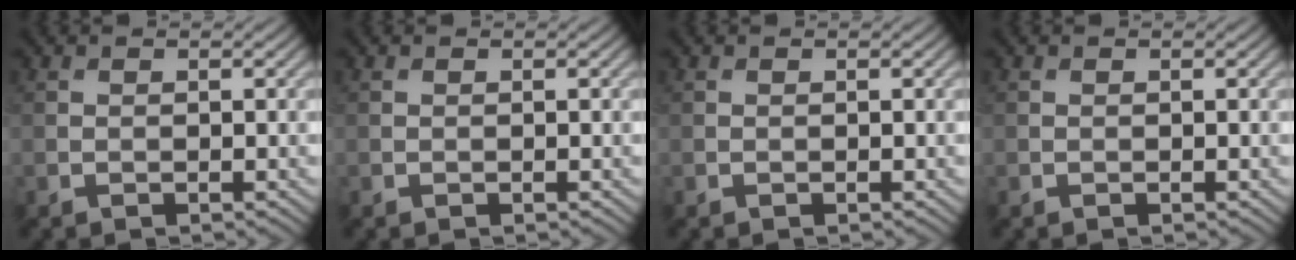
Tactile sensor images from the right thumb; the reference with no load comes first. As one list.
[{"total": 0.0}, {"total": 0.0}, {"total": 0.0}]